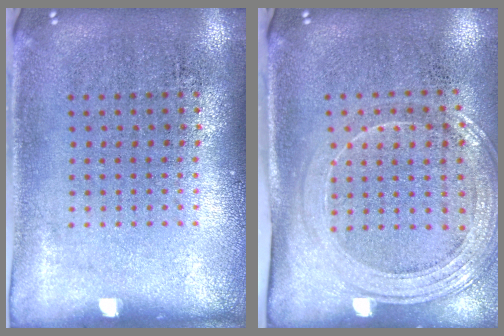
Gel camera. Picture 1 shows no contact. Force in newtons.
{"total": 1.9, "press": 1.7, "slide": 1.0}